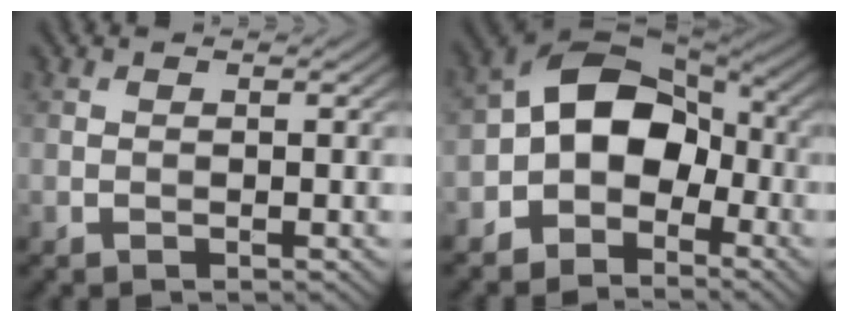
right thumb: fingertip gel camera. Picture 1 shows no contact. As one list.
[{"total": 8.9, "force": [-3.0, 6.3, 5.6], "torque": [-0.081, 0.012, -0.077]}]